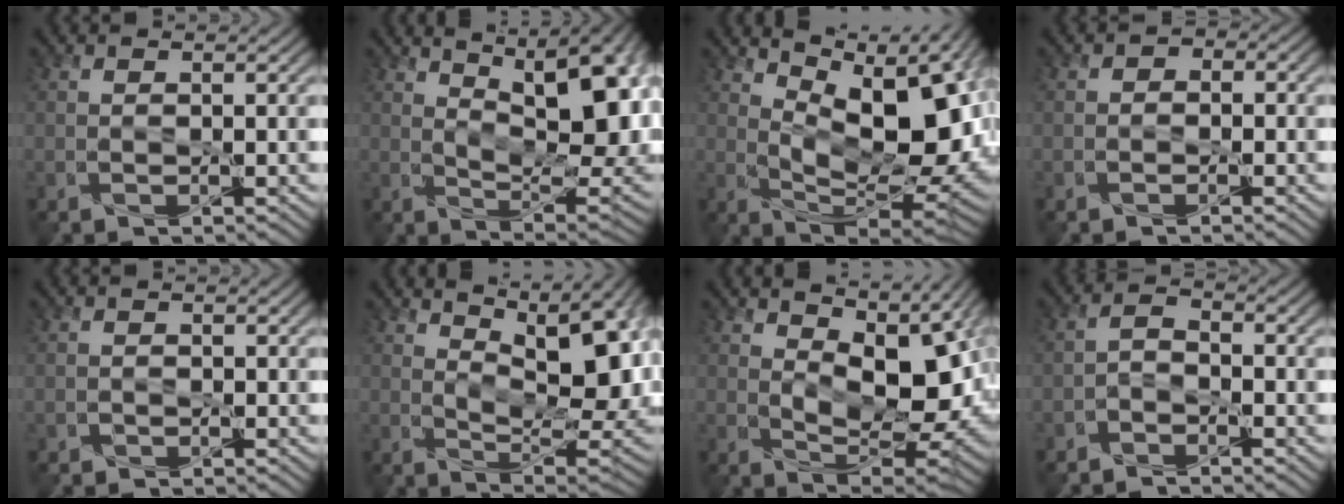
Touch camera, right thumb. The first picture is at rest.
{"total": 16.6, "force": [6.4, 6.5, 13.8], "torque": [-0.192, 0.026, 0.096]}
{"total": 14.7, "force": [4.9, 7.1, 11.9], "torque": [-0.179, 0.005, 0.089]}
{"total": 1.5, "force": [-0.7, 1.3, 0.5], "torque": [-0.002, 0.001, -0.017]}
{"total": 0.8, "force": [-0.5, 0.5, -0.1], "torque": [0.005, -0.002, -0.012]}
{"total": 14.3, "force": [6.0, 5.4, 11.8], "torque": [-0.179, 0.015, 0.089]}
{"total": 10.7, "force": [3.9, 5.0, 8.6], "torque": [-0.148, -0.005, 0.065]}
{"total": 2.4, "force": [-1.9, 1.1, 0.9], "torque": [-0.020, 0.004, -0.047]}